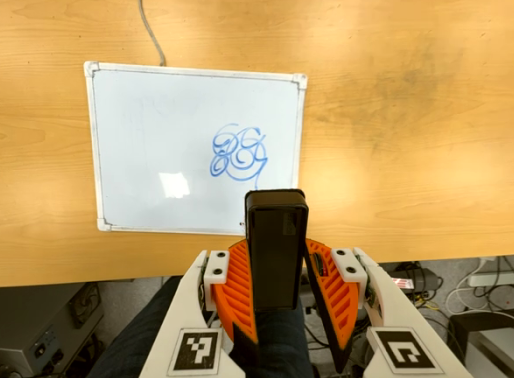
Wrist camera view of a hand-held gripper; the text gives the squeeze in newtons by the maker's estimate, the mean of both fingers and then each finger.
{"total": 4.6, "left": 4.4, "right": 4.9}